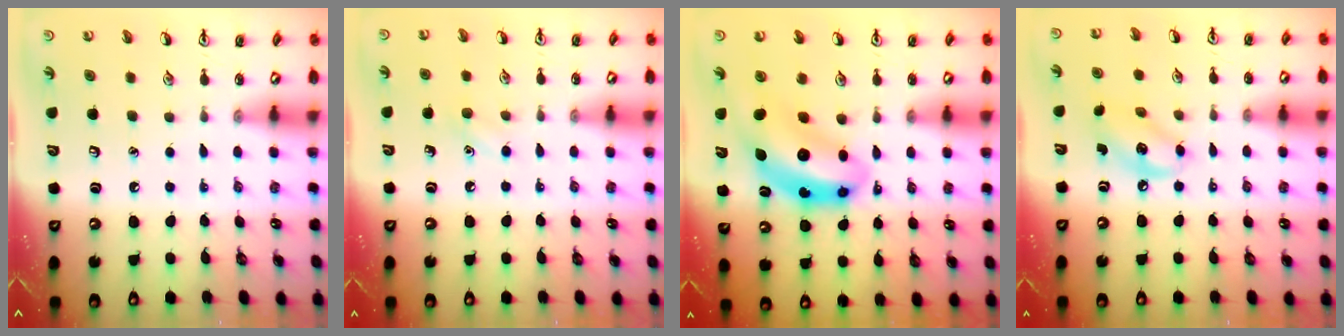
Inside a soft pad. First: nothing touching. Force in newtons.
{"total": 5.2, "press": 5.0, "slide": 1.6}
{"total": 9.6, "press": 9.0, "slide": 3.3}
{"total": 7.5, "press": 7.3, "slide": 1.5}